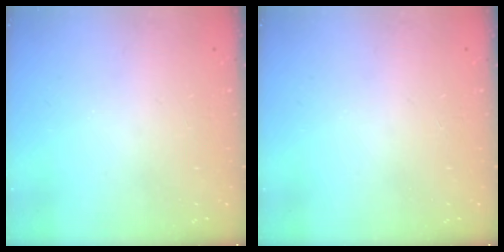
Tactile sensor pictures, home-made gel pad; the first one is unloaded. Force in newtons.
{"total": 0.0}